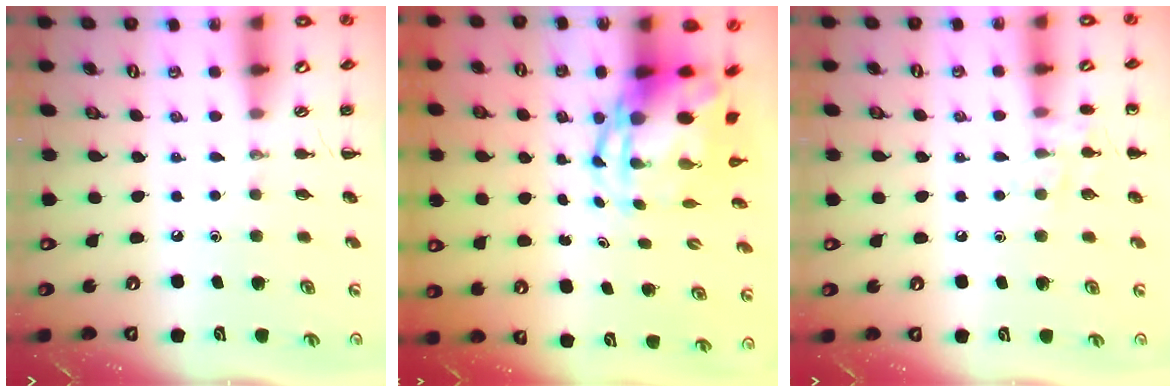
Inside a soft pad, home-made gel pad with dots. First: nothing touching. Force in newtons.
{"total": 6.7, "press": 6.4, "slide": 1.9}
{"total": 6.9, "press": 6.8, "slide": 1.2}